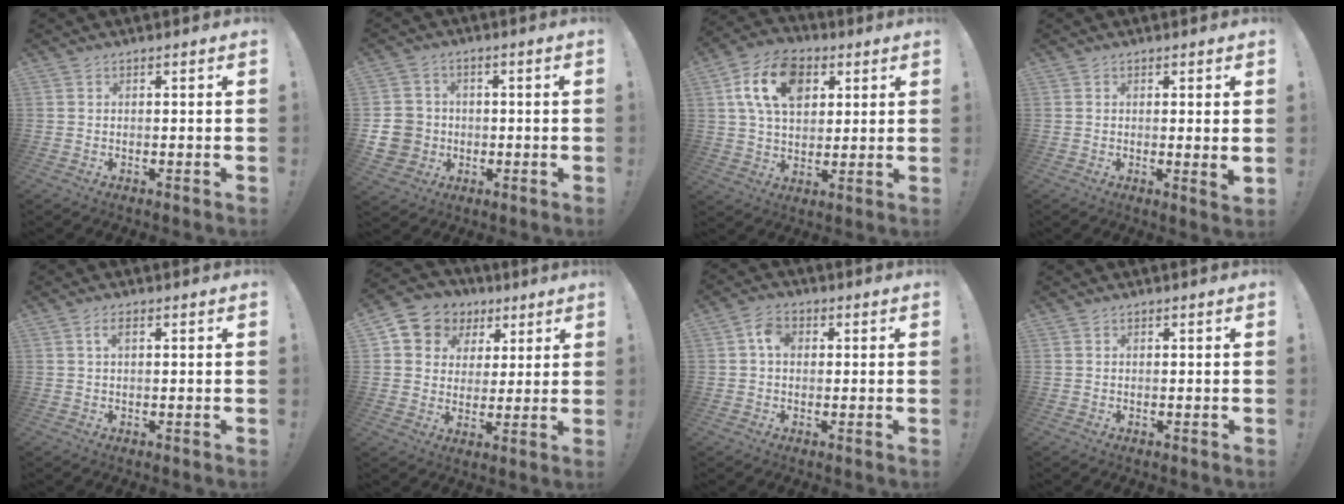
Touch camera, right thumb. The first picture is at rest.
{"total": 10.2, "force": [-1.8, 9.4, 3.5], "torque": [-0.078, 0.020, -0.026]}
{"total": 16.5, "force": [6.2, 11.4, 10.2], "torque": [-0.159, -0.007, 0.119]}
{"total": 2.8, "force": [0.6, 0.0, 2.7], "torque": [-0.030, -0.011, 0.009]}
{"total": 2.3, "force": [0.7, 0.9, 2.0], "torque": [-0.034, 0.003, 0.009]}
{"total": 8.3, "force": [3.1, 7.3, 2.2], "torque": [-0.039, -0.015, 0.066]}
{"total": 5.5, "force": [0.9, 4.1, 3.5], "torque": [-0.053, 0.010, 0.016]}
{"total": 0.0}